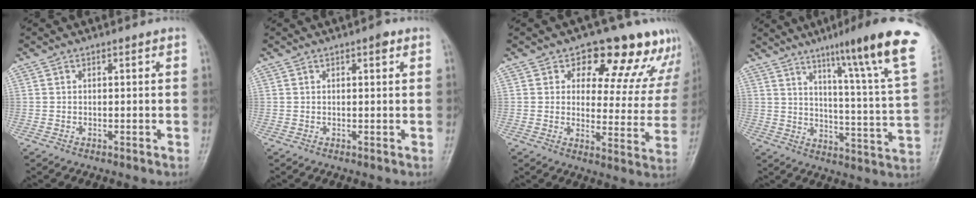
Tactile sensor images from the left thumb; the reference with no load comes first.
{"total": 1.6, "force": [0.8, 0.6, 1.2], "torque": [-0.015, 0.000, 0.009]}
{"total": 15.2, "force": [11.3, 7.5, 6.7], "torque": [-0.014, -0.068, 0.123]}
{"total": 21.2, "force": [12.4, 1.5, 17.1], "torque": [-0.220, -0.050, 0.169]}